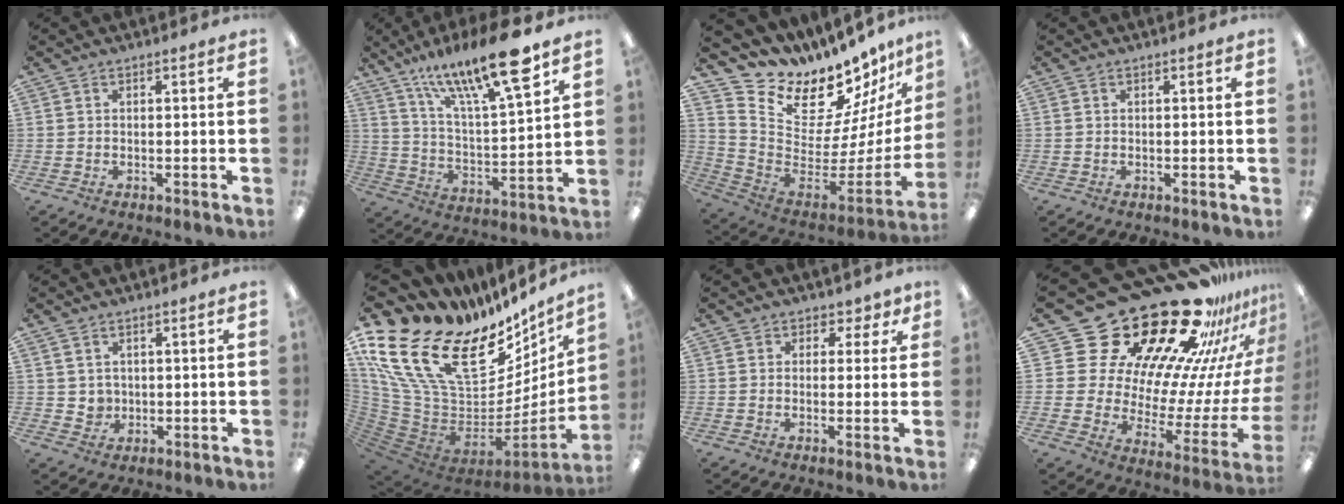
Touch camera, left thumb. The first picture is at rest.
{"total": 19.4, "force": [14.5, 3.9, 12.3], "torque": [-0.204, -0.088, 0.236]}
{"total": 13.8, "force": [11.7, 5.9, 4.1], "torque": [-0.078, -0.134, 0.211]}
{"total": 0.0}
{"total": 3.3, "force": [1.8, 2.8, 0.3], "torque": [0.001, -0.010, 0.031]}
{"total": 25.5, "force": [13.8, 13.5, 16.6], "torque": [-0.317, -0.114, 0.282]}
{"total": 3.0, "force": [1.3, 2.7, 0.6], "torque": [0.007, -0.001, 0.019]}
{"total": 34.6, "force": [25.2, 16.0, 17.4], "torque": [-0.208, -0.229, 0.479]}